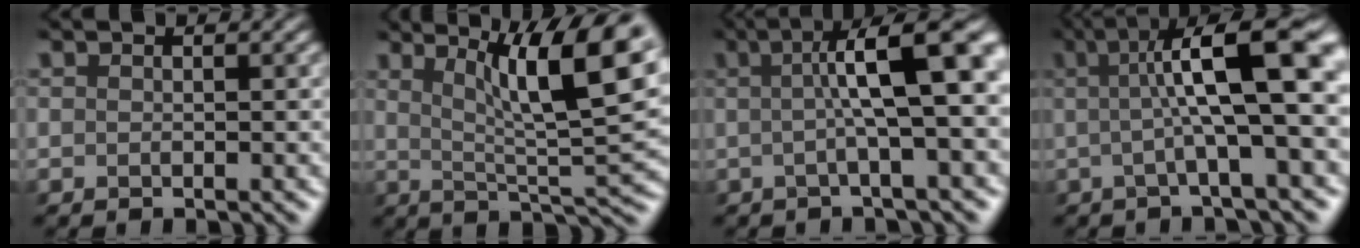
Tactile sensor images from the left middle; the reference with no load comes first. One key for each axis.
{"total": 11.2, "fx": 3.9, "fy": 2.5, "fz": 10.1, "tx": -0.137, "ty": 0.004, "tz": 0.066}
{"total": 8.8, "fx": 1.1, "fy": 1.8, "fz": 8.6, "tx": -0.106, "ty": 0.016, "tz": 0.010}
{"total": 11.1, "fx": 1.5, "fy": 2.3, "fz": 10.7, "tx": -0.139, "ty": 0.013, "tz": 0.020}